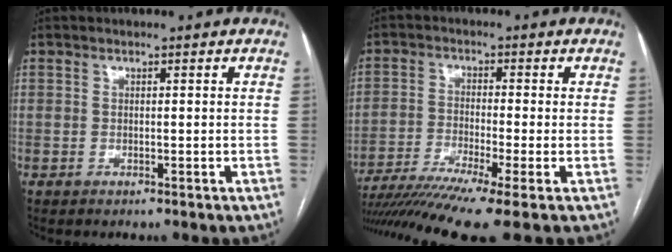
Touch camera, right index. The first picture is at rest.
{"total": 12.9, "force": [-9.8, -1.5, 8.3], "torque": [-0.139, -0.030, -0.158]}